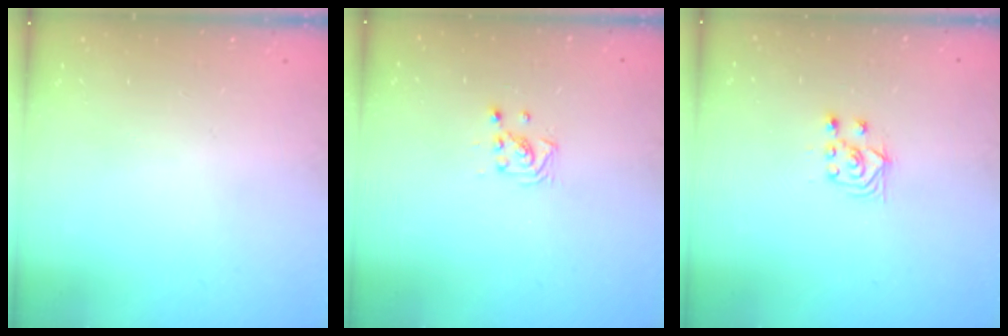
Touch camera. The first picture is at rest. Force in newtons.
{"total": 2.9, "press": 2.9, "slide": 0.3}
{"total": 3.8, "press": 3.7, "slide": 0.9}